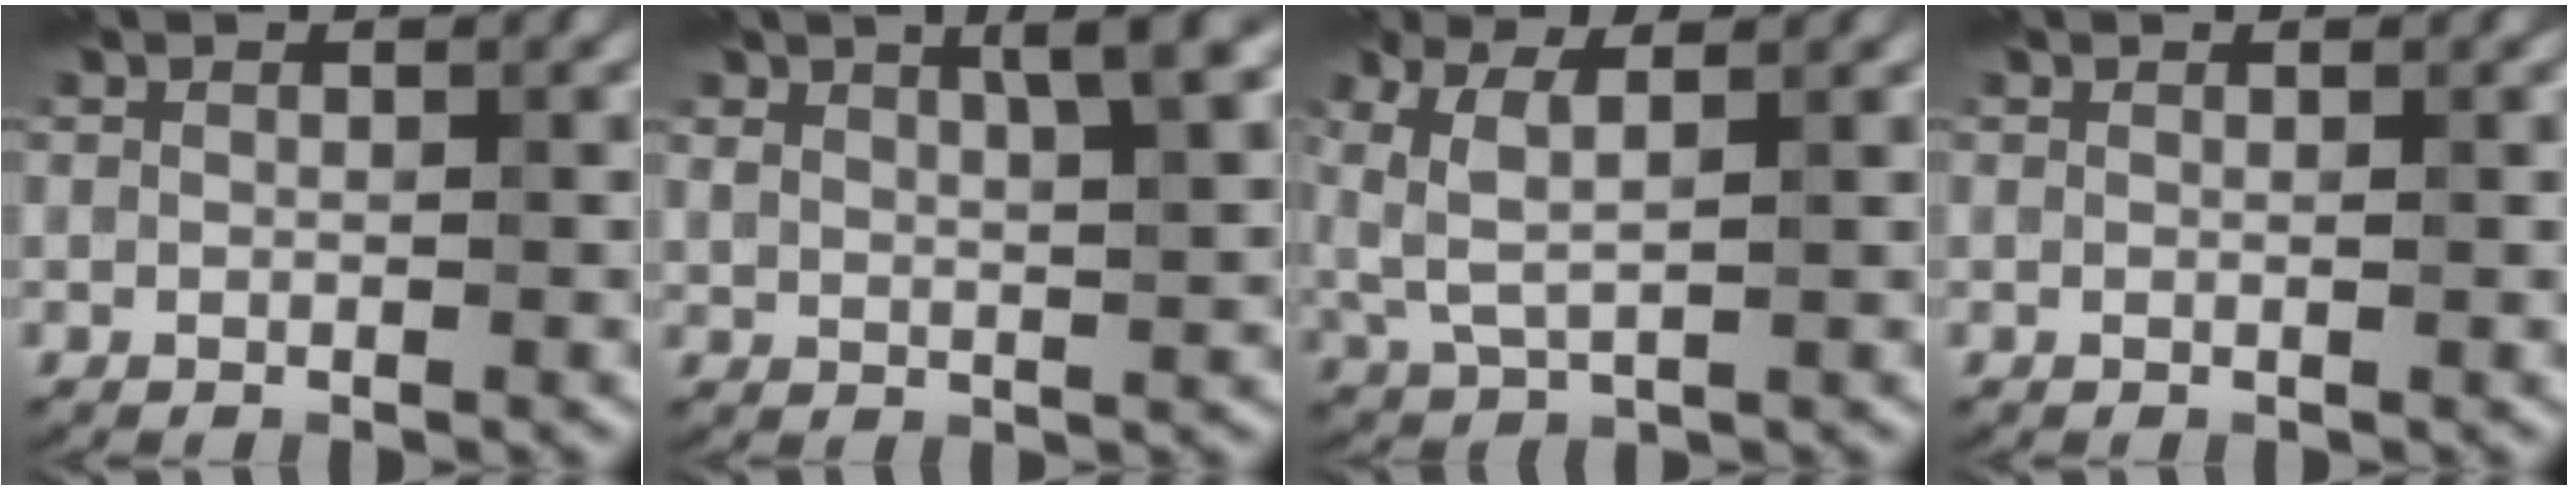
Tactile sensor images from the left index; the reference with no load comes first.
{"total": 4.0, "force": [2.4, 0.8, 3.0], "torque": [-0.056, 0.006, 0.043]}
{"total": 3.3, "force": [1.1, 0.8, 3.1], "torque": [-0.080, 0.002, 0.027]}
{"total": 0.0}